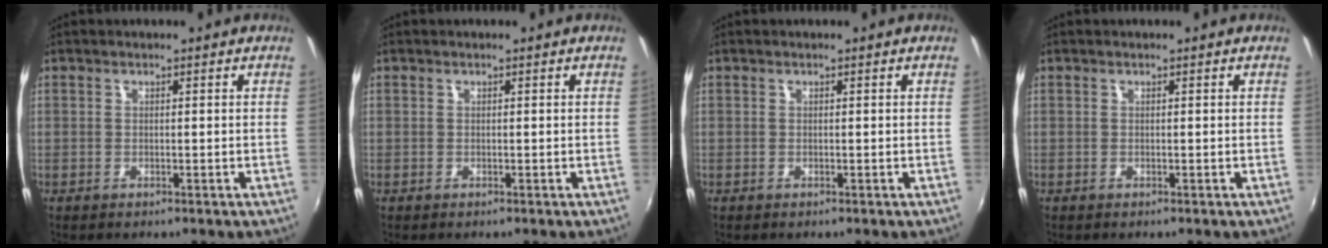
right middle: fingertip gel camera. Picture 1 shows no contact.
{"total": 0.0}
{"total": 0.0}
{"total": 0.0}